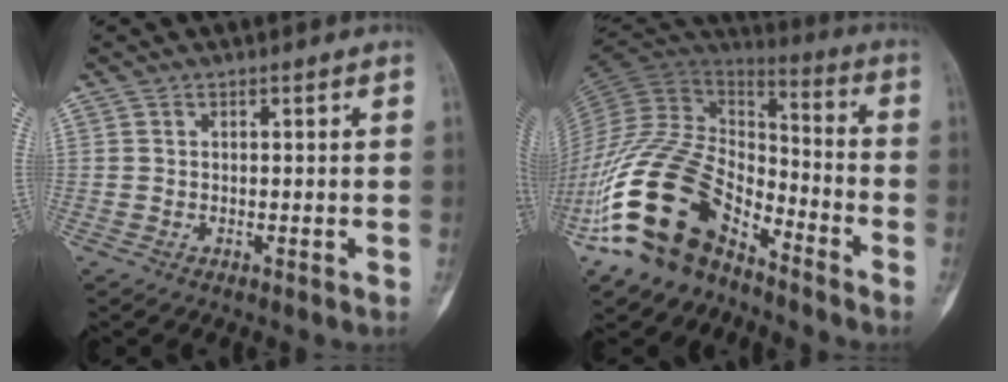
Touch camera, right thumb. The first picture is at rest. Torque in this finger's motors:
{"motor_torque": [1.49, 1.58, 2.33, -0.44, 1.05]}